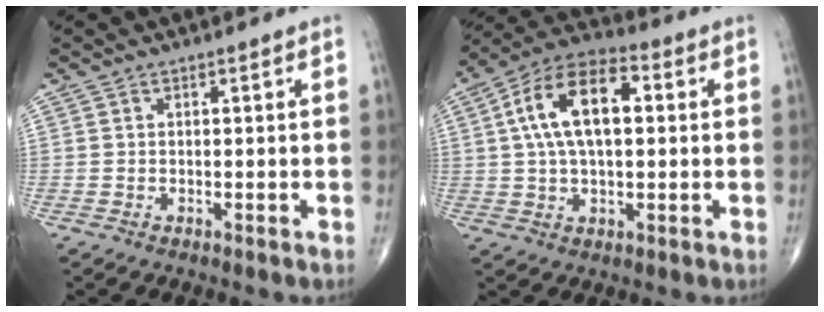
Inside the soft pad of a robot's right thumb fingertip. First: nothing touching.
{"total": 14.8, "force": [2.7, 7.7, 12.4], "torque": [-0.223, 0.027, 0.041]}